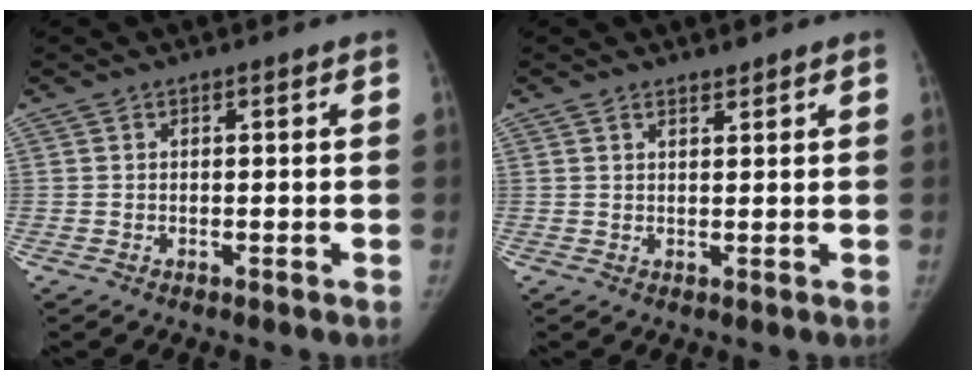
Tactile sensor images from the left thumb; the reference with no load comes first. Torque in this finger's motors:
{"motor_torque": [-0.09, -0.10, -0.19, -0.03, -0.07]}